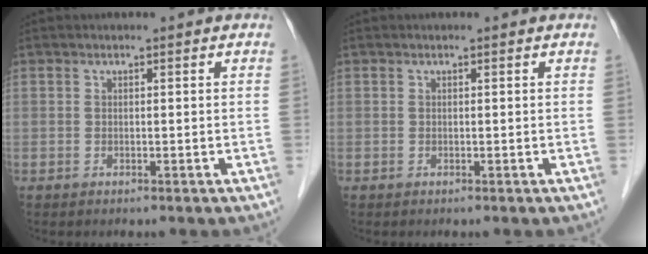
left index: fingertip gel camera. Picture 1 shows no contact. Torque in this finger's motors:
{"motor_torque": [-0.03, 0.03, 0.00, -0.01]}